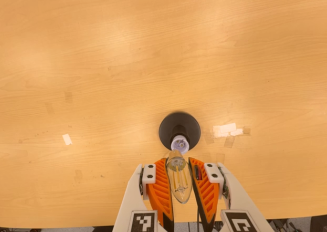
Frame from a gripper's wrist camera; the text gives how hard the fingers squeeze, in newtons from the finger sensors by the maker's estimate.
{"total": 18.6, "left": 19.7, "right": 17.5}